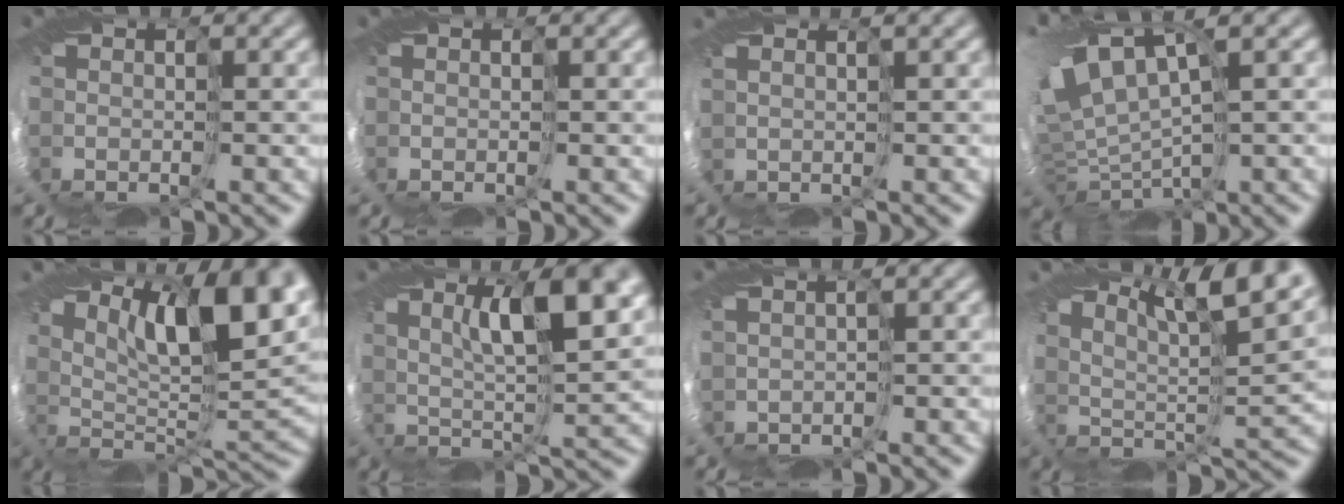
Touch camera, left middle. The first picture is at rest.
{"total": 0.0}
{"total": 3.9, "force": [0.1, -3.2, -2.2], "torque": [0.041, -0.004, 0.000]}
{"total": 6.9, "force": [2.2, 2.2, 6.1], "torque": [-0.126, 0.005, 0.062]}
{"total": 9.4, "force": [5.2, 1.0, 7.7], "torque": [-0.107, -0.001, 0.083]}
{"total": 5.7, "force": [2.5, -0.8, 5.0], "torque": [-0.077, 0.002, 0.043]}
{"total": 2.5, "force": [0.4, -1.8, -1.7], "torque": [0.031, 0.006, 0.011]}
{"total": 8.1, "force": [6.6, -0.4, 4.8], "torque": [-0.075, 0.009, 0.085]}